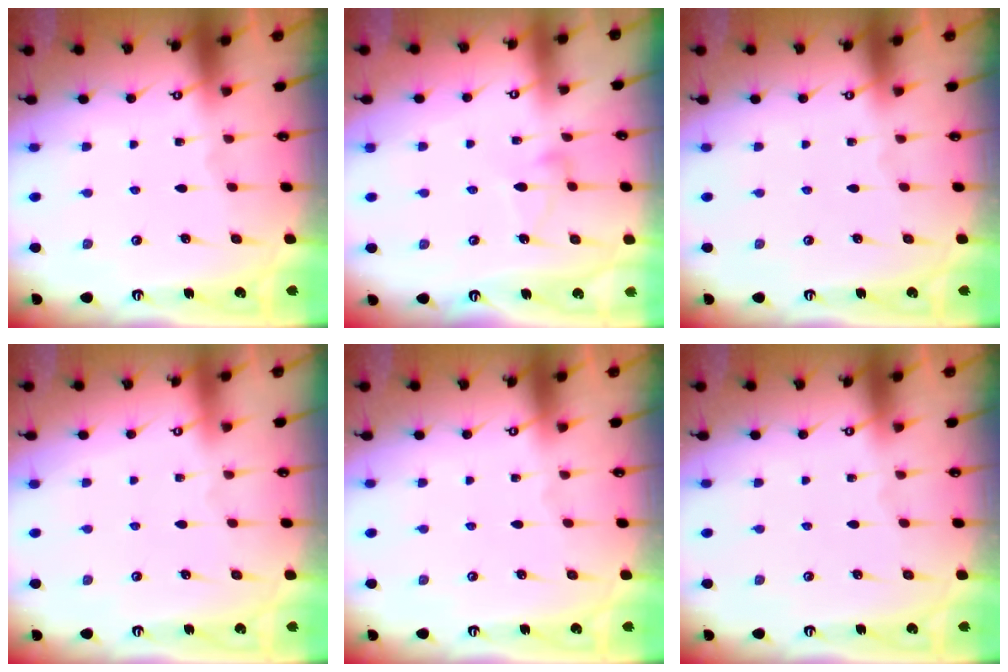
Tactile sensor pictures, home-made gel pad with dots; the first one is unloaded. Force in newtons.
{"total": 3.5, "press": 3.5, "slide": 0.2}
{"total": 0.0}
{"total": 3.9, "press": 3.9, "slide": 0.1}
{"total": 0.0}
{"total": 0.0}